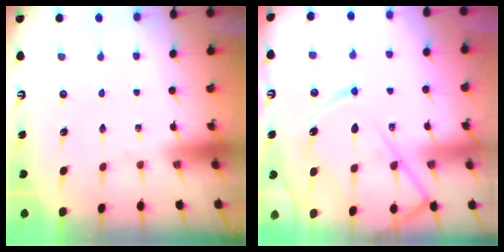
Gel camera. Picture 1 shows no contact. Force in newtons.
{"total": 15.5, "press": 15.4, "slide": 1.7}